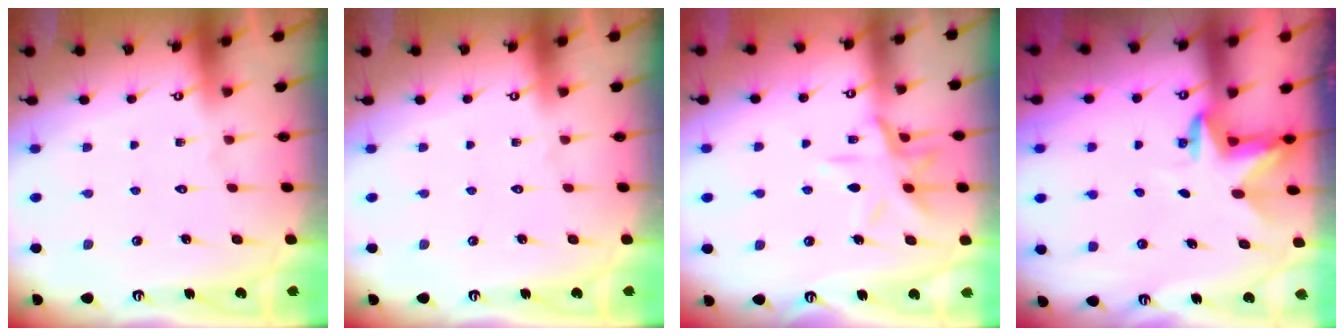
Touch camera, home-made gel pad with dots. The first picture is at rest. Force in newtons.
{"total": 0.0}
{"total": 11.9, "press": 11.8, "slide": 0.8}
{"total": 3.1, "press": 3.0, "slide": 0.7}